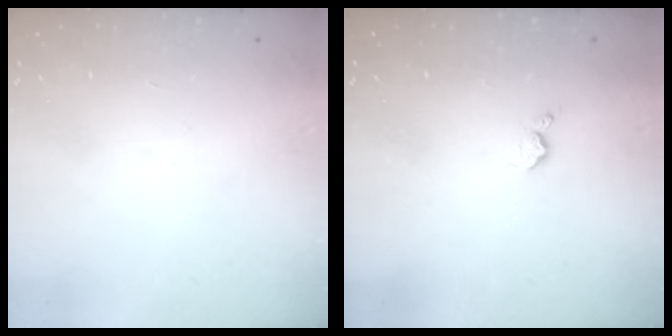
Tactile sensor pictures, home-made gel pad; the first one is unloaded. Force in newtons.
{"total": 3.5, "press": 3.5, "slide": 0.6}